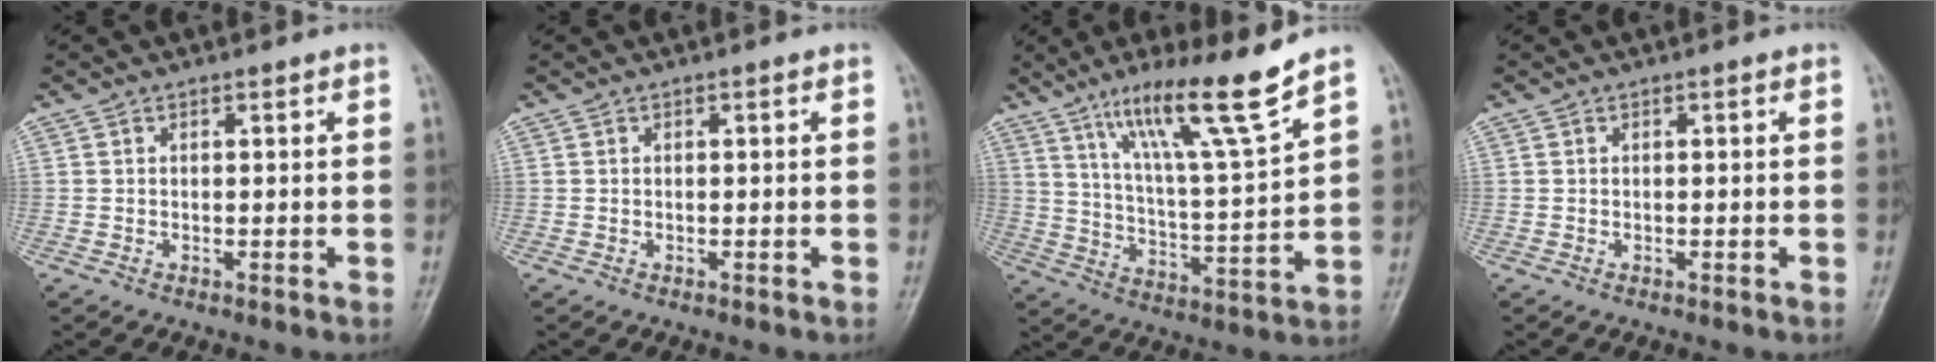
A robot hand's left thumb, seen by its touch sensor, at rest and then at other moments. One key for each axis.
{"total": 0.0}
{"total": 15.0, "fx": 10.3, "fy": 0.3, "fz": 10.8, "tx": -0.180, "ty": -0.060, "tz": 0.182}
{"total": 0.0}